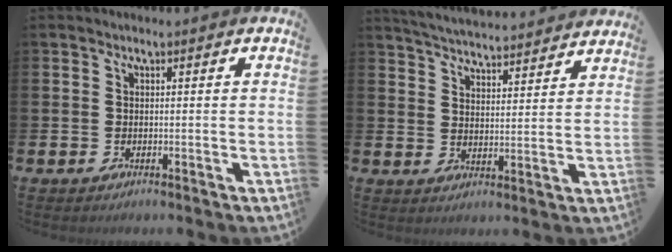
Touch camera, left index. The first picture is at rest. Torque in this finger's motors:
{"motor_torque": [-0.80, -0.82, -0.46, 0.17]}